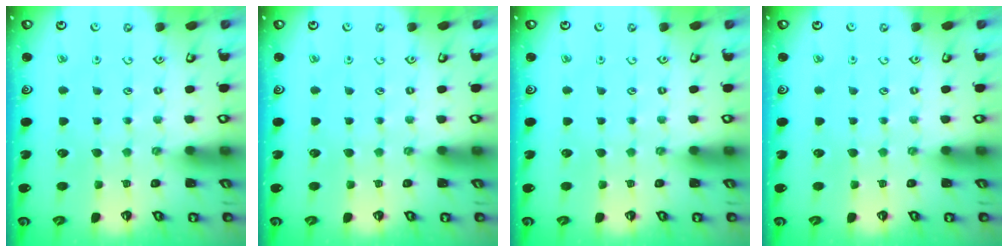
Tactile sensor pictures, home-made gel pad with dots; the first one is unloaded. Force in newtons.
{"total": 0.0}
{"total": 0.0}
{"total": 0.0}